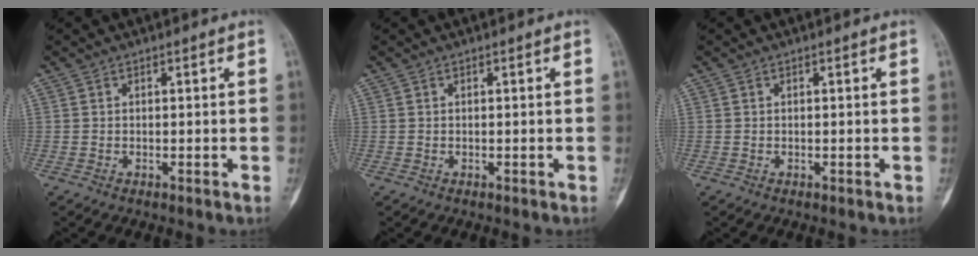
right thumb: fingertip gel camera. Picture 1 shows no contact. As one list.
[{"total": 0.0}, {"total": 0.0}]